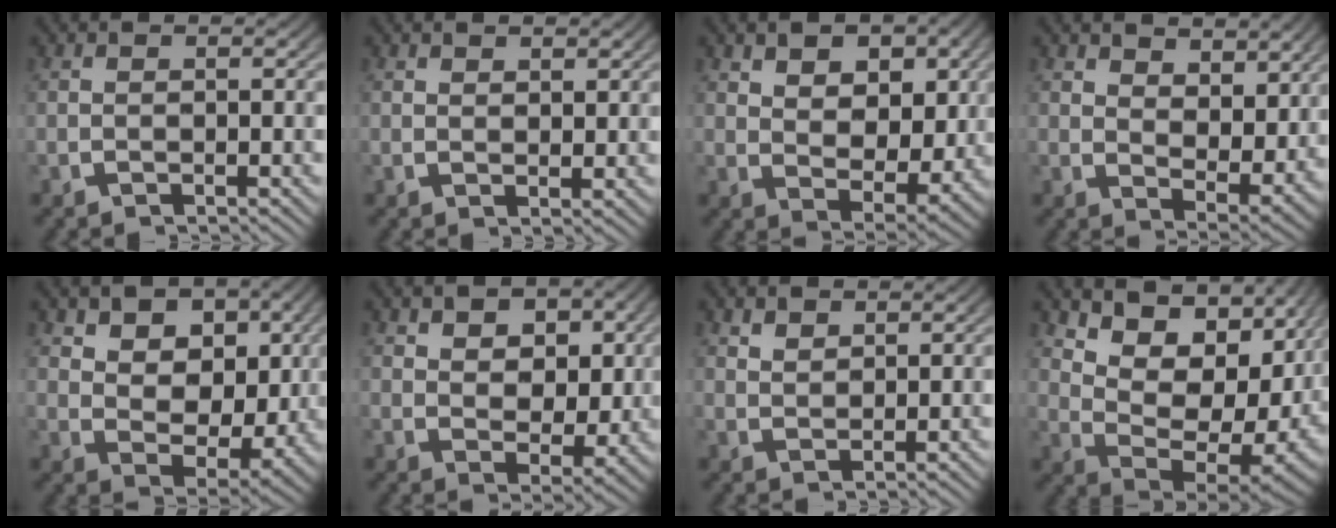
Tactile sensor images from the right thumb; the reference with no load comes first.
{"total": 1.3, "force": [1.2, 0.3, 0.4], "torque": [0.003, -0.004, 0.026]}
{"total": 6.0, "force": [1.2, 4.1, 4.3], "torque": [-0.082, -0.038, 0.034]}
{"total": 4.0, "force": [2.0, 2.1, 2.8], "torque": [-0.041, -0.023, 0.042]}
{"total": 8.0, "force": [1.1, 5.7, 5.5], "torque": [-0.112, -0.042, 0.031]}
{"total": 5.4, "force": [1.2, 3.8, 3.6], "torque": [-0.066, -0.035, 0.033]}
{"total": 1.7, "force": [1.5, 0.5, 0.4], "torque": [0.000, -0.004, 0.036]}
{"total": 13.1, "force": [2.5, 7.7, 10.3], "torque": [-0.173, -0.021, 0.048]}